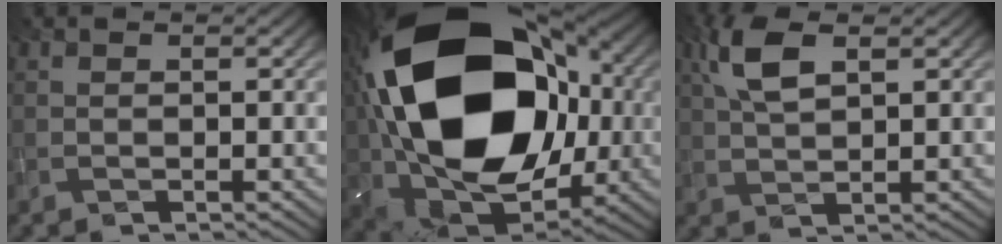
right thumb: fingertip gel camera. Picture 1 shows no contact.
{"total": 23.5, "force": [3.1, 15.8, 17.0], "torque": [-0.364, -0.006, 0.053]}
{"total": 5.5, "force": [2.3, 2.2, 4.5], "torque": [-0.113, 0.007, 0.047]}